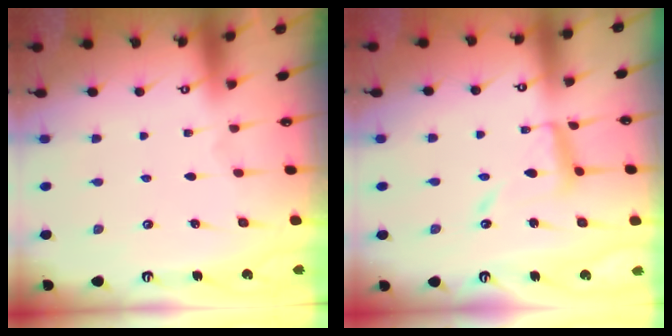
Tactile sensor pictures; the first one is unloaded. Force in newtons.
{"total": 12.2, "press": 12.1, "slide": 1.2}